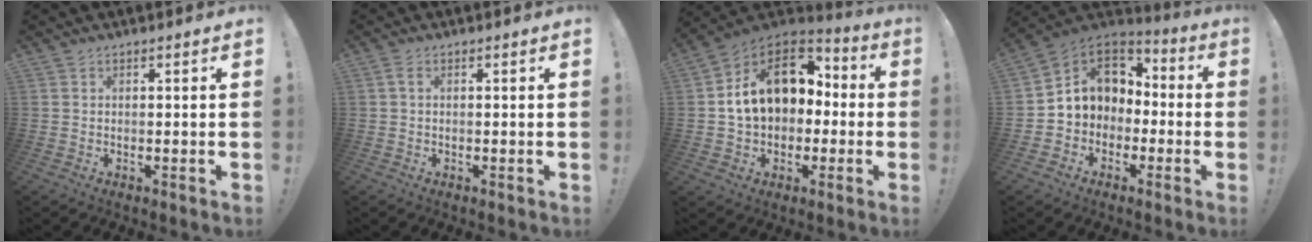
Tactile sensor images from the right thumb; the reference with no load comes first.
{"total": 1.5, "force": [0.2, 0.9, 1.2], "torque": [-0.025, 0.005, 0.005]}
{"total": 17.6, "force": [4.4, 12.7, 11.4], "torque": [-0.158, -0.004, 0.089]}
{"total": 9.5, "force": [1.7, 8.6, 3.8], "torque": [-0.058, -0.002, 0.040]}